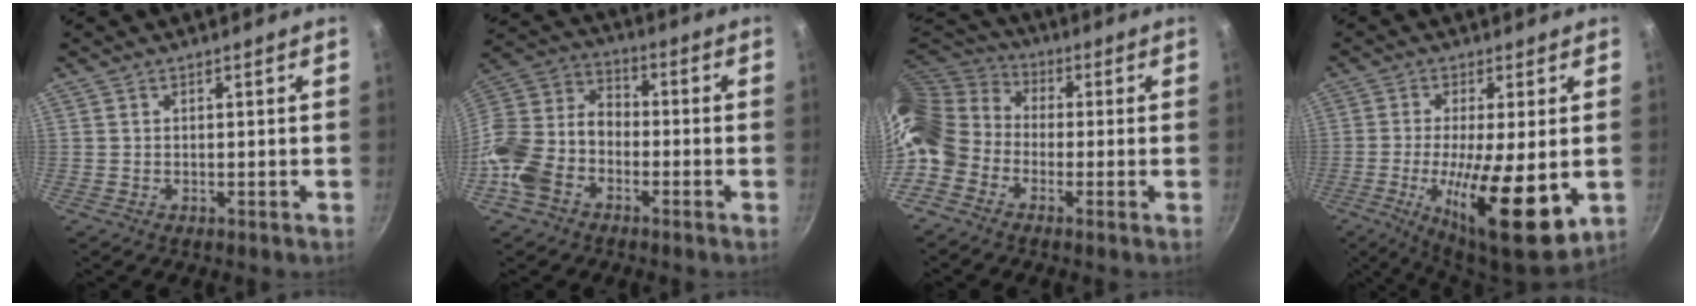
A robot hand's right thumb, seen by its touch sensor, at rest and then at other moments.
{"total": 15.5, "force": [-6.3, 10.7, 9.3], "torque": [-0.170, 0.064, -0.144]}
{"total": 13.3, "force": [-3.0, 10.3, 7.8], "torque": [-0.140, 0.048, -0.086]}
{"total": 16.7, "force": [-3.2, 4.5, 15.8], "torque": [-0.259, -0.012, -0.052]}